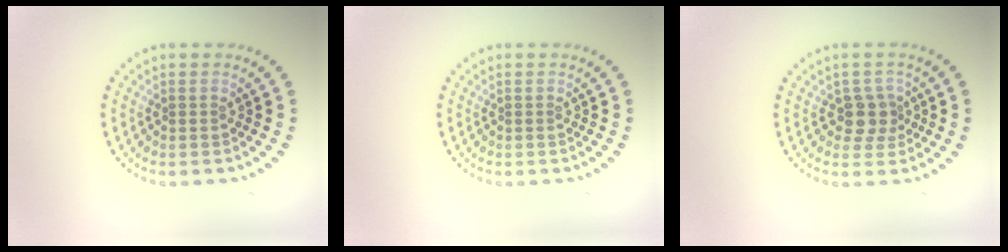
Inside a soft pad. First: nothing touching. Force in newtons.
{"total": 0.0}
{"total": 2.3, "press": 2.0, "slide": 1.2}